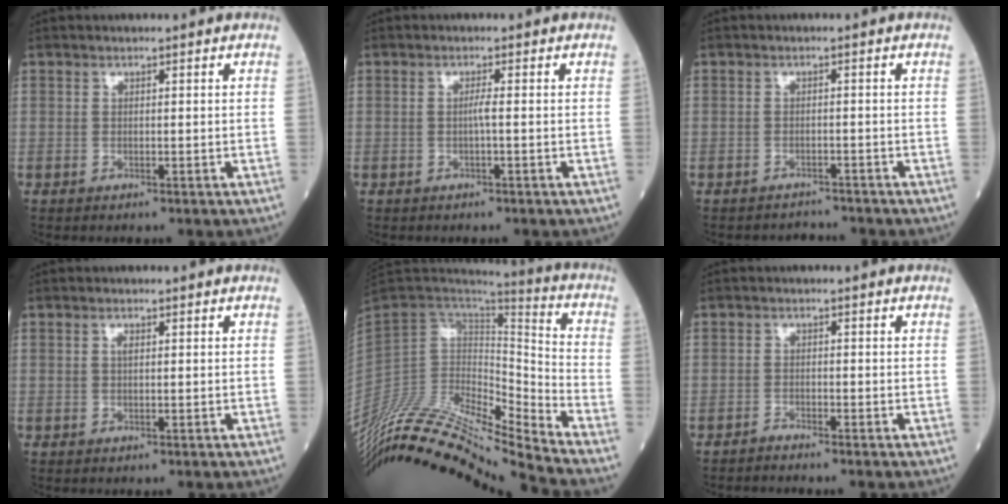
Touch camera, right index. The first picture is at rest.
{"total": 1.1, "force": [-0.2, -0.2, 1.0], "torque": [-0.019, 0.001, -0.006]}
{"total": 2.4, "force": [-2.2, 0.2, -0.9], "torque": [0.019, -0.006, -0.034]}
{"total": 0.8, "force": [0.2, 0.2, 0.7], "torque": [-0.017, 0.001, 0.003]}
{"total": 22.7, "force": [-21.4, 0.4, 7.4], "torque": [-0.139, 0.025, -0.366]}
{"total": 1.1, "force": [-1.0, -0.3, -0.1], "torque": [0.000, -0.004, -0.018]}